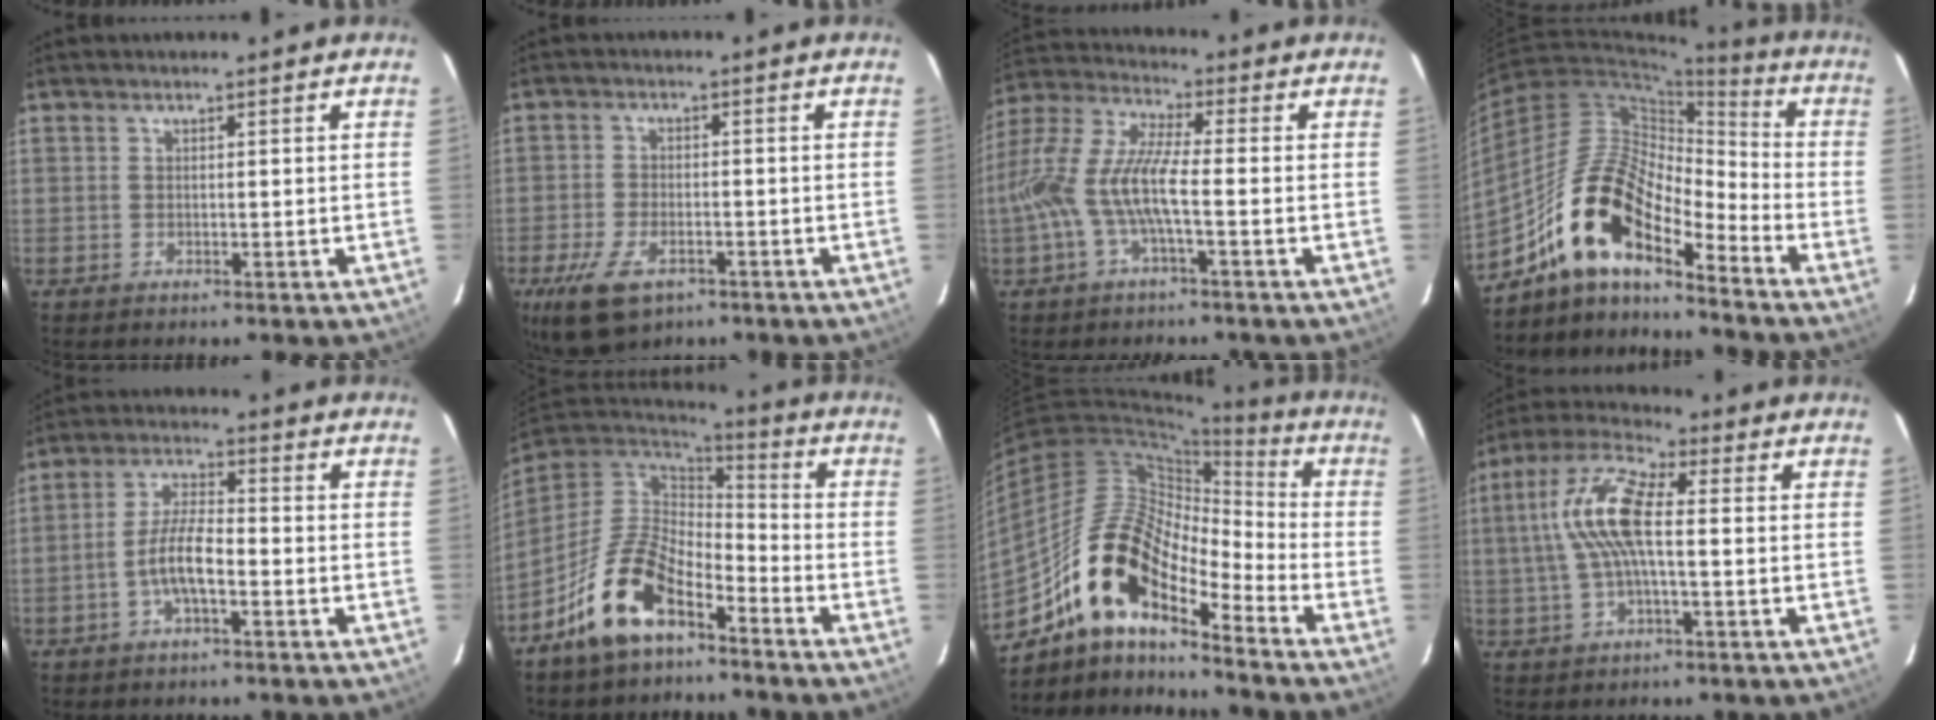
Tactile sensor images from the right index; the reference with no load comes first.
{"total": 10.4, "force": [-5.9, 5.3, 6.7], "torque": [-0.161, -0.022, -0.103]}
{"total": 12.1, "force": [-2.9, 2.4, 11.5], "torque": [-0.244, 0.005, -0.058]}
{"total": 15.3, "force": [-11.2, 5.2, 9.1], "torque": [-0.167, 0.011, -0.225]}
{"total": 6.6, "force": [-2.6, 1.8, 5.9], "torque": [-0.122, 0.010, -0.047]}
{"total": 14.5, "force": [-8.7, 6.9, 9.3], "torque": [-0.191, 0.001, -0.164]}
{"total": 16.6, "force": [-11.4, 5.9, 10.4], "torque": [-0.181, 0.006, -0.232]}
{"total": 12.0, "force": [0.5, 3.7, 11.4], "torque": [-0.234, 0.018, 0.004]}